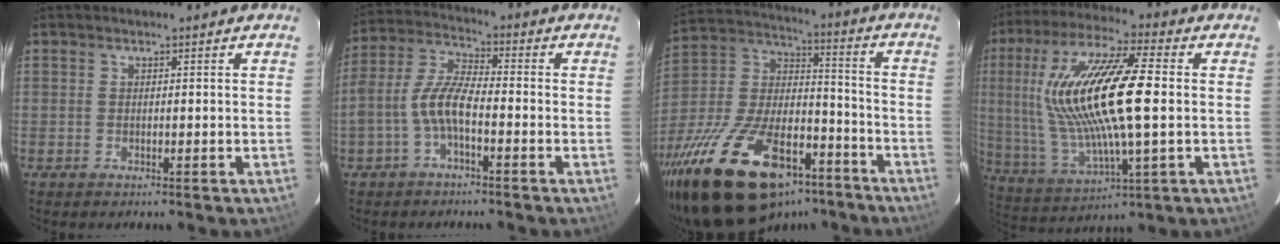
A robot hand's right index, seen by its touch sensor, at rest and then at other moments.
{"total": 7.2, "force": [-2.9, 2.5, 6.1], "torque": [-0.137, 0.015, -0.059]}
{"total": 29.6, "force": [-19.0, 13.3, 18.4], "torque": [-0.359, -0.008, -0.299]}
{"total": 20.9, "force": [2.0, 4.8, 20.3], "torque": [-0.394, 0.003, 0.047]}